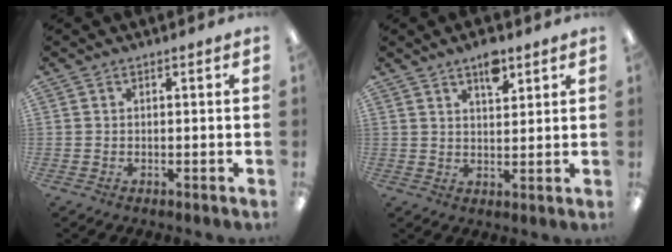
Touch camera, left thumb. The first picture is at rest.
{"total": 5.8, "force": [4.0, 2.4, 3.4], "torque": [-0.043, -0.021, 0.066]}